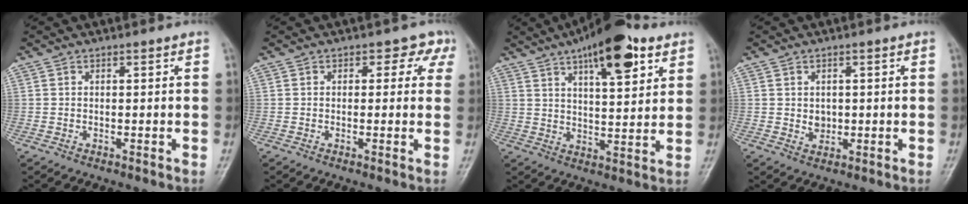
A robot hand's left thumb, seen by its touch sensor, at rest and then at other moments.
{"total": 4.0, "force": [1.6, 2.8, 2.3], "torque": [0.011, 0.002, 0.007]}
{"total": 15.7, "force": [8.7, 5.5, 11.9], "torque": [-0.152, -0.025, 0.131]}
{"total": 2.3, "force": [0.1, 1.9, 1.3], "torque": [-0.011, -0.001, 0.007]}